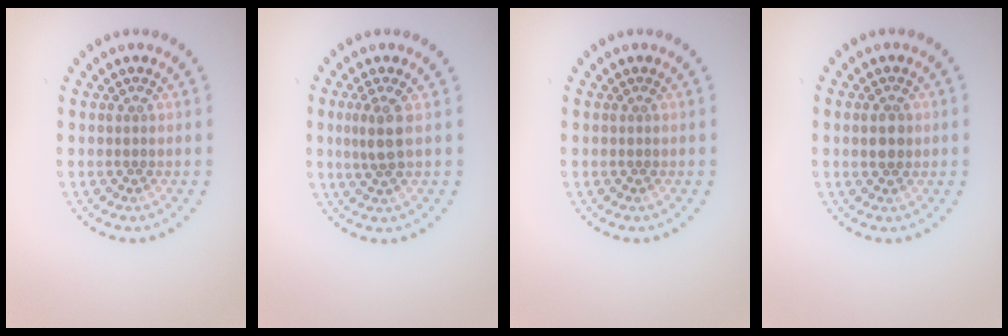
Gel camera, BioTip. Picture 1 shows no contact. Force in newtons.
{"total": 2.3, "press": 1.9, "slide": 1.2}
{"total": 0.0}
{"total": 1.9, "press": 1.8, "slide": 0.4}